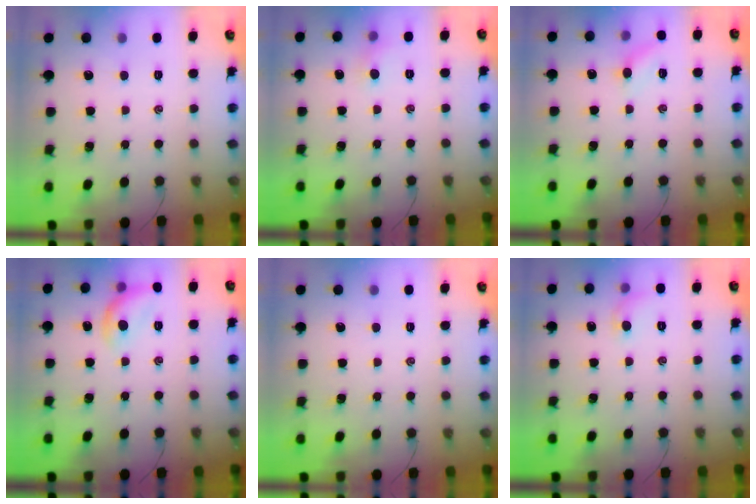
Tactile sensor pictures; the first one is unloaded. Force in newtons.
{"total": 3.7, "press": 3.5, "slide": 1.3}
{"total": 6.5, "press": 6.2, "slide": 2.0}
{"total": 10.4, "press": 10.4, "slide": 0.7}
{"total": 0.0}
{"total": 5.9, "press": 5.7, "slide": 1.5}